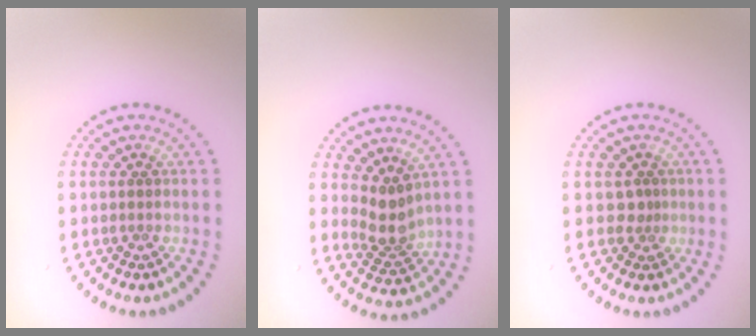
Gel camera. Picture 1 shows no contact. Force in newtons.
{"total": 2.6, "press": 2.1, "slide": 1.7}
{"total": 1.0, "press": 0.6, "slide": 0.8}